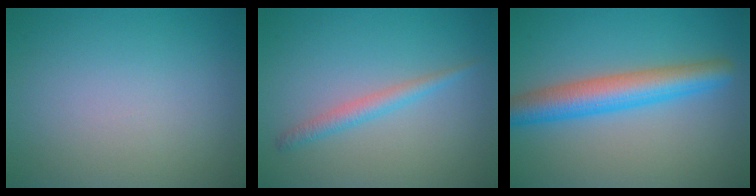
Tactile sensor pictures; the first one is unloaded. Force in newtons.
{"total": 1.8, "press": 1.8, "slide": 0.1}
{"total": 5.6, "press": 5.6, "slide": 0.1}